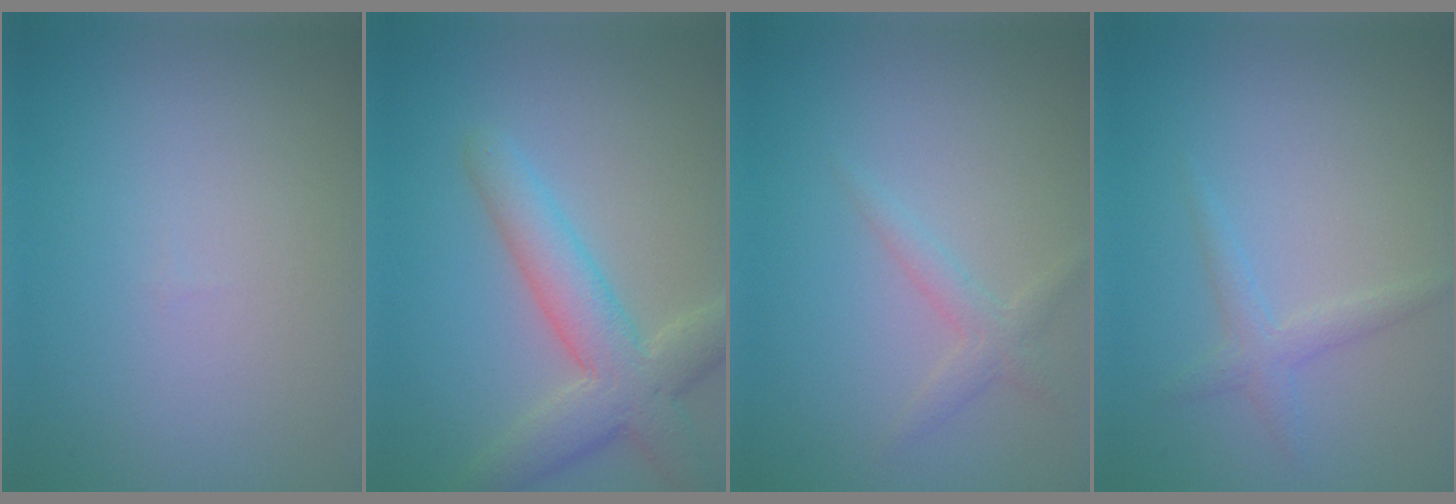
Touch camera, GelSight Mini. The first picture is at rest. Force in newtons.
{"total": 5.9, "press": 5.8, "slide": 0.7}
{"total": 1.7, "press": 1.6, "slide": 0.1}
{"total": 1.7, "press": 1.7, "slide": 0.0}